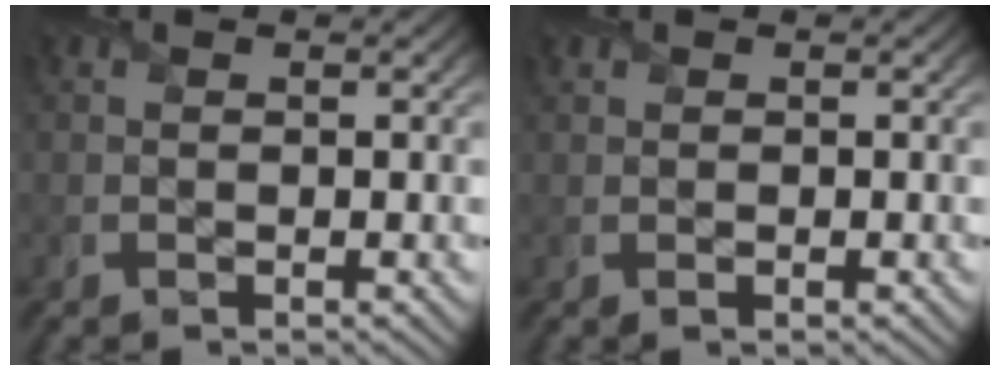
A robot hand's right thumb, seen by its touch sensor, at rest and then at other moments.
{"total": 0.5, "force": [0.2, 0.3, 0.4], "torque": [-0.007, -0.001, 0.006]}